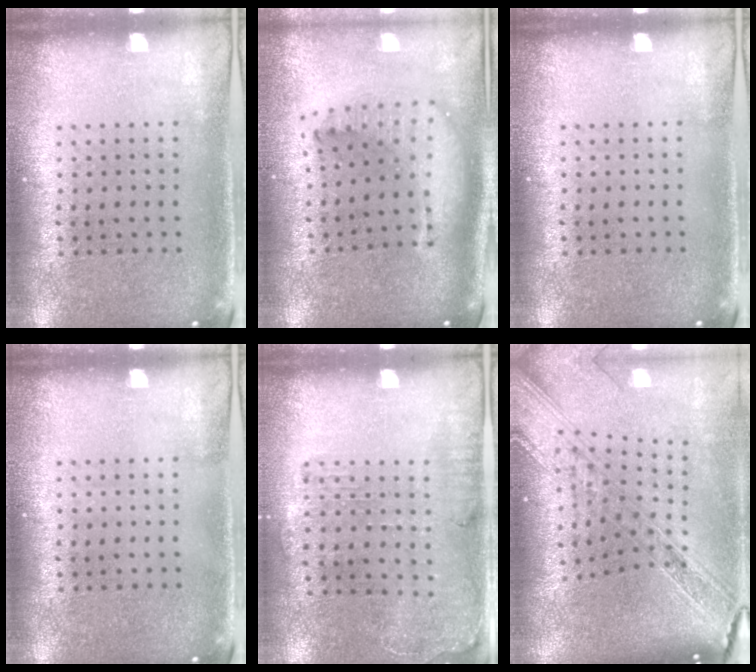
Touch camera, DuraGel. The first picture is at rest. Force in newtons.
{"total": 2.2, "press": 1.7, "slide": 1.4}
{"total": 0.0}
{"total": 0.0}
{"total": 1.3, "press": 1.2, "slide": 0.4}
{"total": 2.8, "press": 2.3, "slide": 1.7}